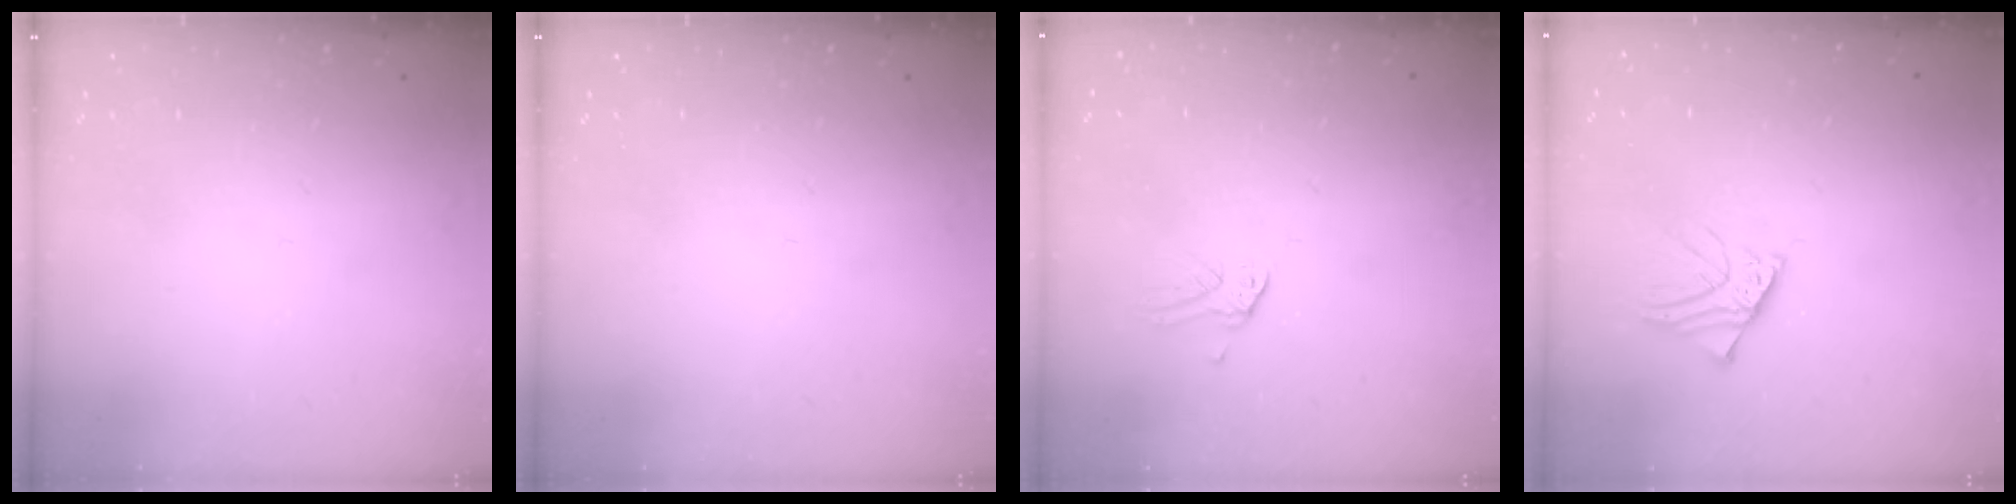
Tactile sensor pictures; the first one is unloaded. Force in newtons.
{"total": 0.0}
{"total": 0.0}
{"total": 2.9, "press": 2.9, "slide": 0.2}